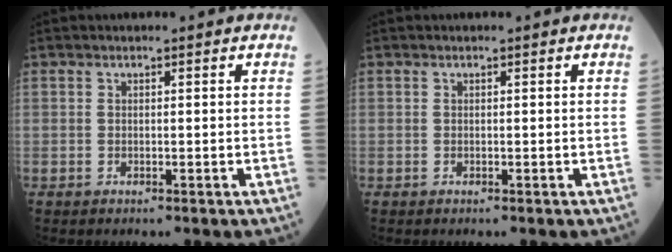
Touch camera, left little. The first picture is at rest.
{"total": 0.0}